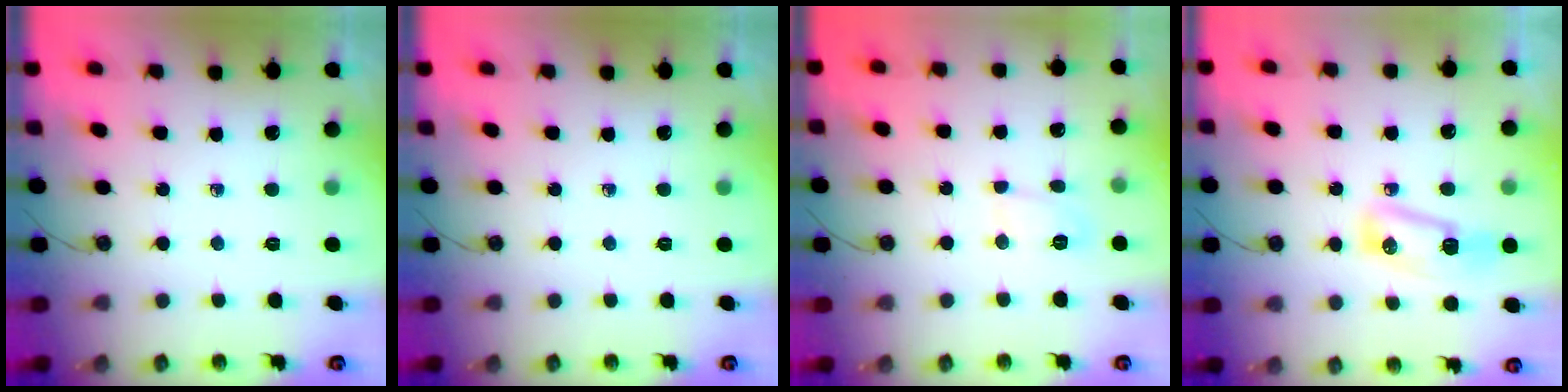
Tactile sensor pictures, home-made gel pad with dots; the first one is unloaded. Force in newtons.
{"total": 0.0}
{"total": 4.5, "press": 4.5, "slide": 0.2}
{"total": 9.1, "press": 9.0, "slide": 1.1}